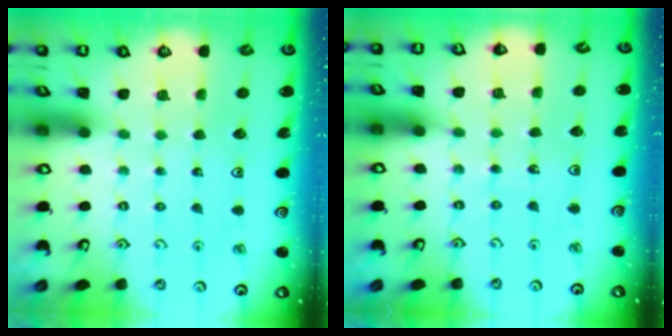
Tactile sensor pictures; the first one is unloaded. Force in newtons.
{"total": 3.0, "press": 3.0, "slide": 0.3}